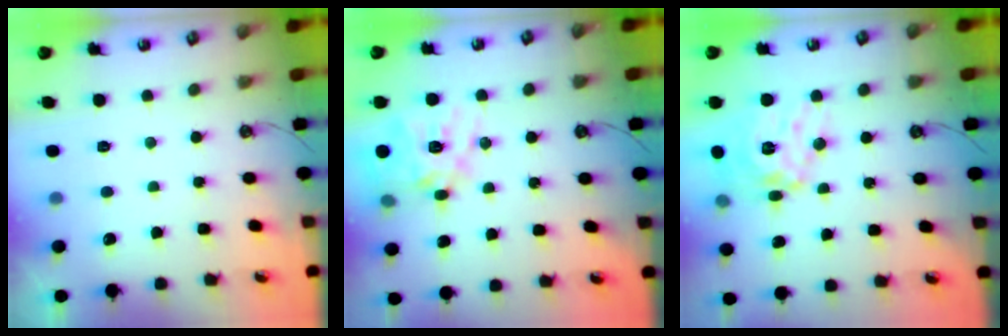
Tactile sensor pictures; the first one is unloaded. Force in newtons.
{"total": 17.9, "press": 17.7, "slide": 2.2}
{"total": 16.3, "press": 16.2, "slide": 1.5}